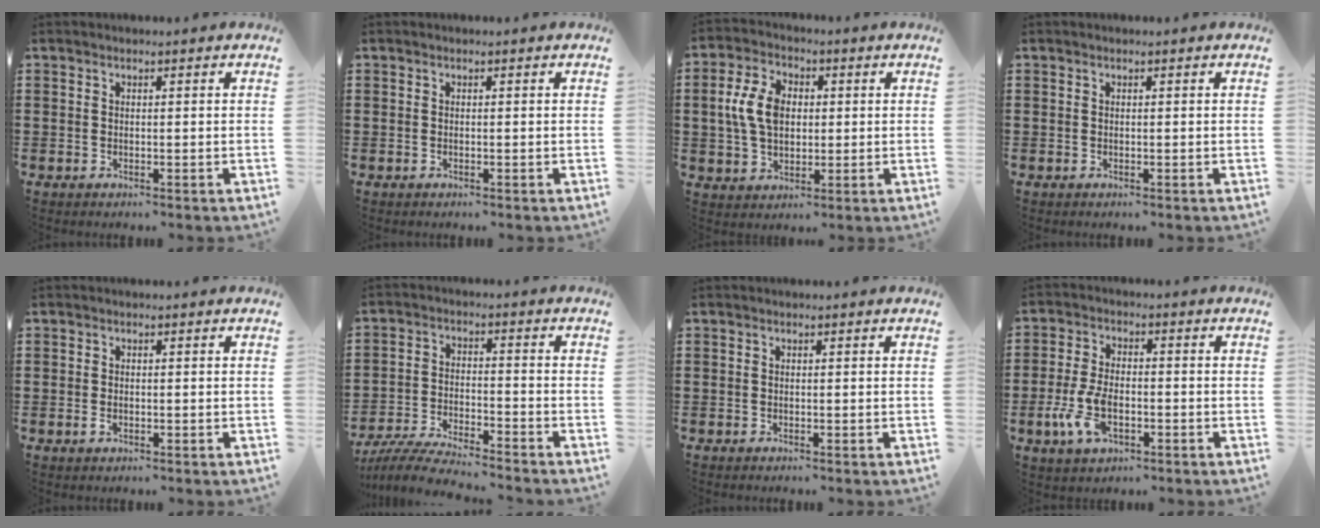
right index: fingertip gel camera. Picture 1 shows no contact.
{"total": 0.0}
{"total": 7.7, "force": [0.7, 5.3, 5.5], "torque": [-0.138, 0.013, 0.006]}
{"total": 0.0}
{"total": 0.8, "force": [-0.4, 0.3, 0.7], "torque": [-0.015, -0.006, -0.005]}
{"total": 5.7, "force": [-5.5, 0.1, 1.5], "torque": [-0.042, -0.006, -0.112]}
{"total": 0.0}
{"total": 6.9, "force": [-2.3, 3.3, 5.5], "torque": [-0.135, -0.009, -0.047]}